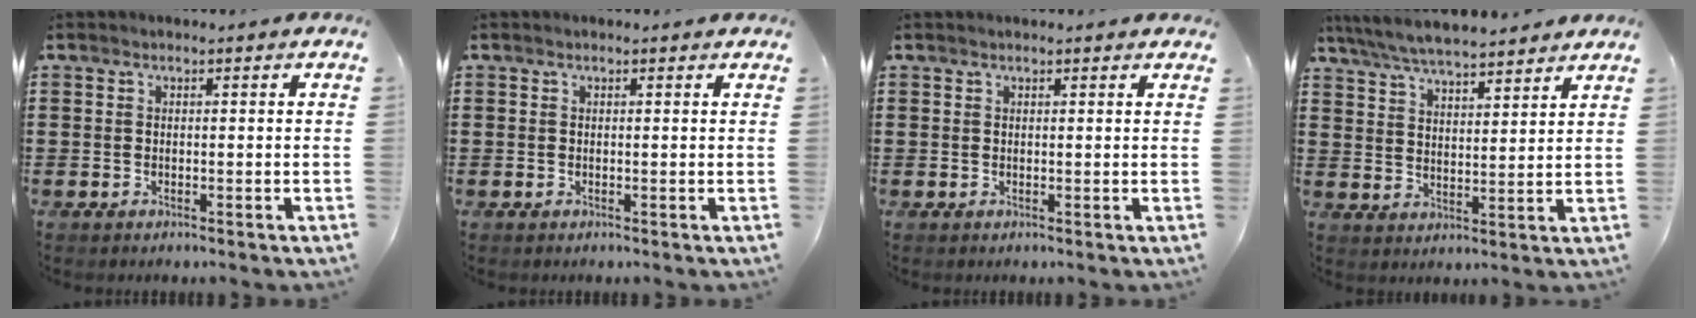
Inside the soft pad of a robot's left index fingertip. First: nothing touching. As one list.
[{"total": 0.0}, {"total": 0.7, "force": [0.5, 0.2, 0.4], "torque": [-0.009, 0.003, 0.010]}, {"total": 6.4, "force": [6.1, 0.6, 1.9], "torque": [-0.061, -0.022, 0.109]}]